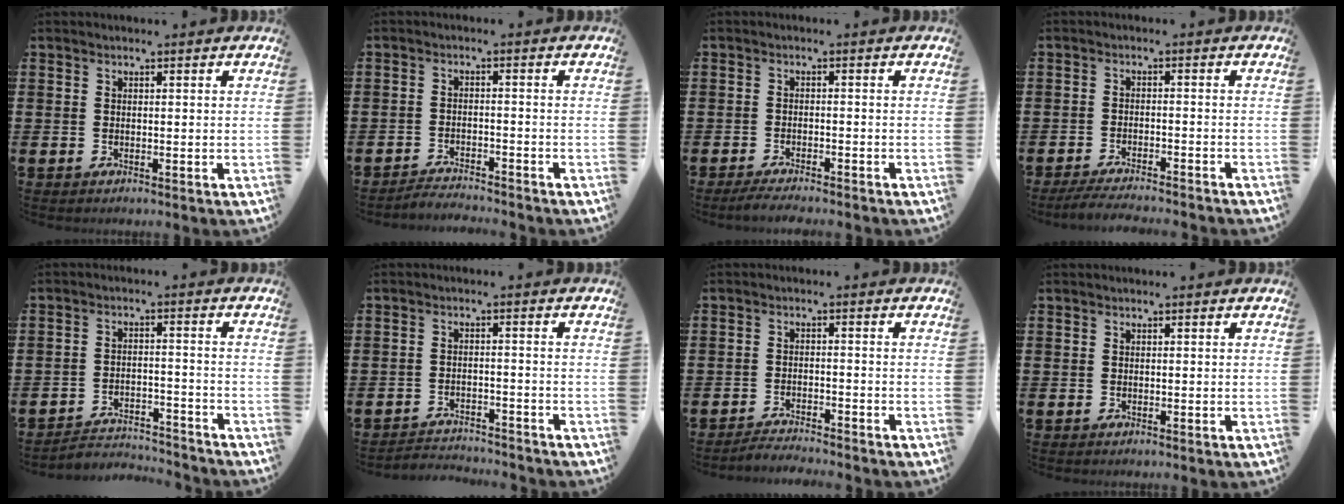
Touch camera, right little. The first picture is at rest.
{"total": 2.3, "force": [-2.2, -0.1, -0.2], "torque": [-0.003, 0.004, -0.049]}
{"total": 1.9, "force": [-1.7, 0.0, 0.8], "torque": [-0.013, 0.004, -0.033]}
{"total": 2.8, "force": [-2.6, -0.2, 1.0], "torque": [-0.014, 0.003, -0.050]}
{"total": 3.3, "force": [-3.3, 0.3, 0.1], "torque": [-0.009, 0.004, -0.073]}
{"total": 2.5, "force": [-2.5, 0.1, -0.2], "torque": [-0.004, 0.002, -0.056]}
{"total": 2.2, "force": [-2.2, -0.1, 0.0], "torque": [-0.004, 0.004, -0.047]}
{"total": 0.0}